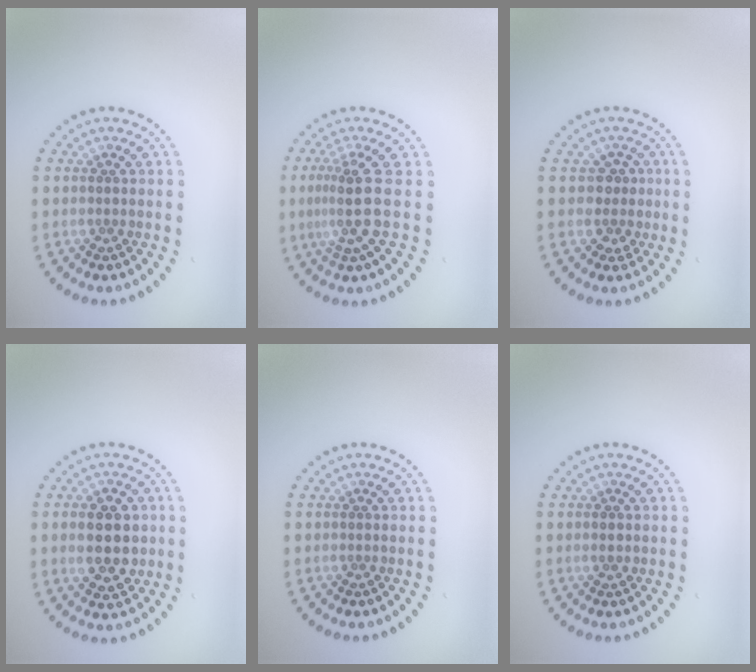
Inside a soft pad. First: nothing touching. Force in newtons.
{"total": 3.7, "press": 2.7, "slide": 2.5}
{"total": 2.0, "press": 1.7, "slide": 1.1}
{"total": 5.1, "press": 5.0, "slide": 0.2}
{"total": 0.0}
{"total": 1.1, "press": 1.1, "slide": 0.2}